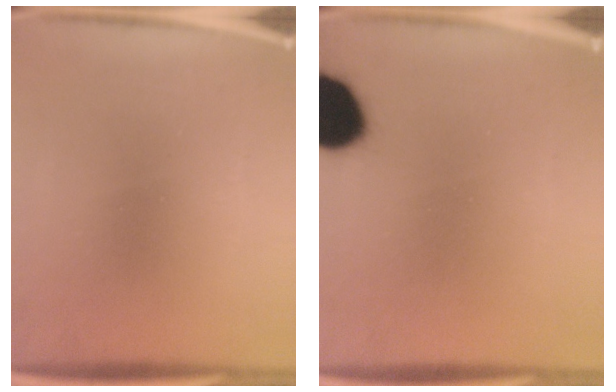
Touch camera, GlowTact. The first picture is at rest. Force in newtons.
{"total": 14.2}